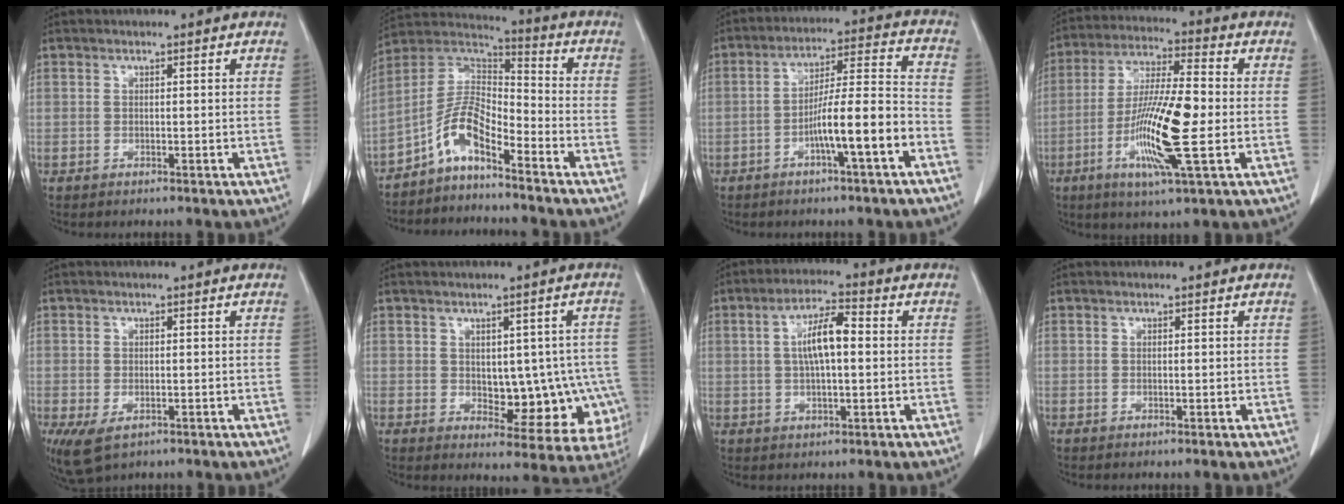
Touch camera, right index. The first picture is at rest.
{"total": 8.3, "force": [-5.5, 2.4, 5.7], "torque": [-0.123, 0.025, -0.109]}
{"total": 10.4, "force": [-4.4, 0.1, 9.4], "torque": [-0.160, 0.019, -0.072]}
{"total": 14.4, "force": [-3.0, 1.2, 14.0], "torque": [-0.273, -0.010, -0.060]}
{"total": 5.5, "force": [-2.7, 3.1, 3.7], "torque": [-0.078, -0.015, -0.038]}
{"total": 11.0, "force": [-1.3, 6.1, 9.1], "torque": [-0.089, 0.014, 0.003]}
{"total": 7.1, "force": [0.8, 1.7, 6.8], "torque": [-0.132, 0.014, 0.012]}
{"total": 0.0}